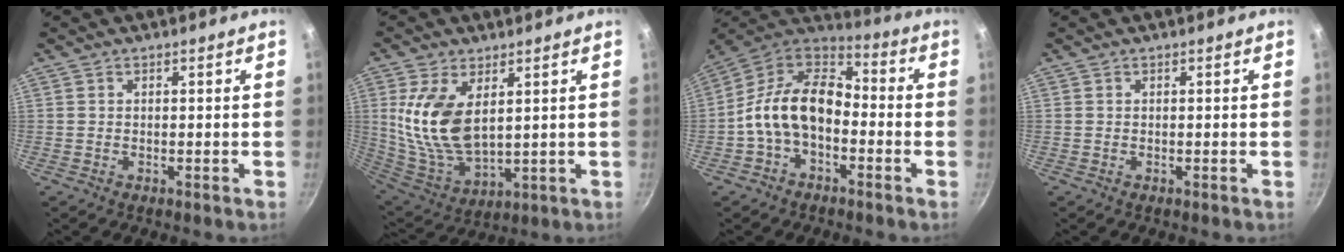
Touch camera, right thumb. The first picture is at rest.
{"total": 14.4, "force": [3.8, 7.7, 11.6], "torque": [-0.224, -0.035, 0.086]}
{"total": 15.1, "force": [-3.1, 9.8, 11.0], "torque": [-0.178, 0.053, -0.077]}
{"total": 0.0}